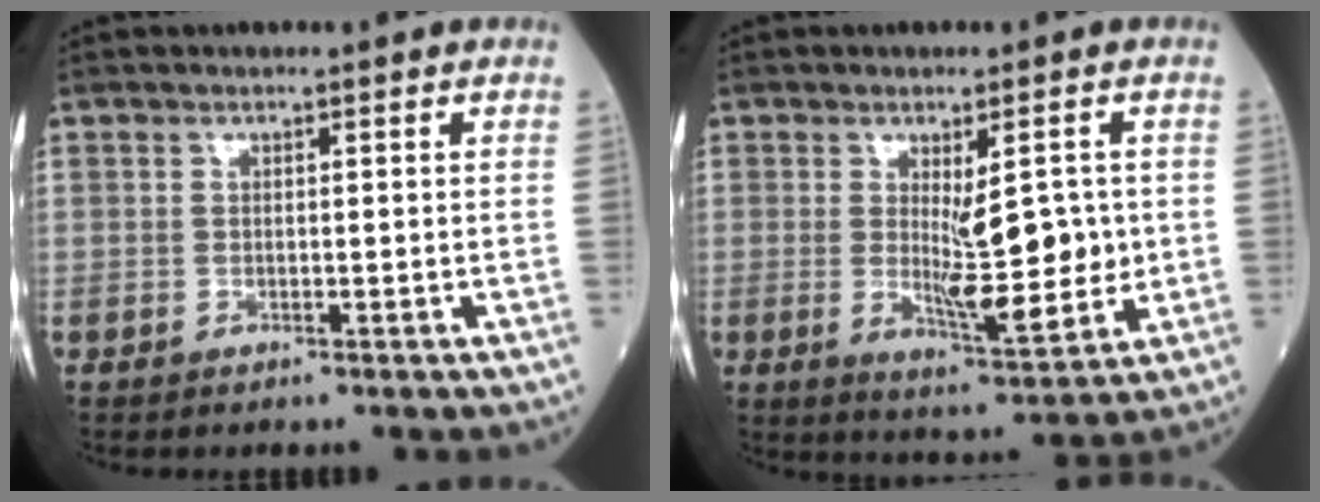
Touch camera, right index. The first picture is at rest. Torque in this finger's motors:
{"motor_torque": [0.29, -0.05, 0.19, 0.06]}